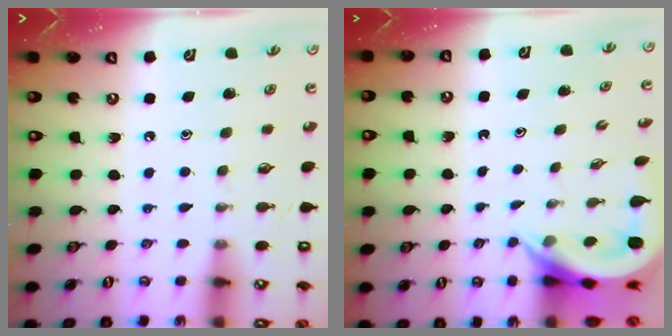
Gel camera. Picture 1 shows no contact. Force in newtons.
{"total": 5.2, "press": 5.2, "slide": 0.5}